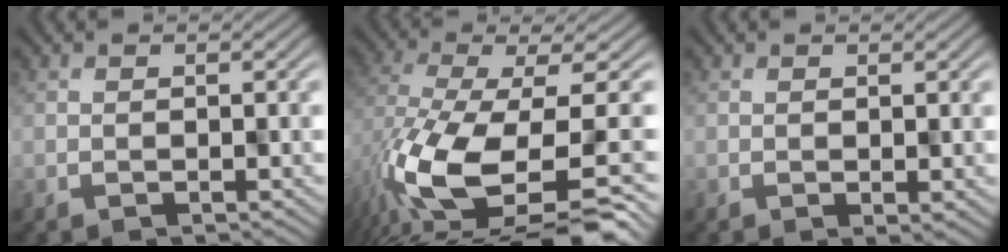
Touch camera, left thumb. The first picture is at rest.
{"total": 13.6, "force": [-2.8, 7.8, 10.7], "torque": [-0.243, -0.039, -0.024]}
{"total": 1.2, "force": [-0.2, 0.3, 1.2], "torque": [-0.022, 0.001, 0.002]}